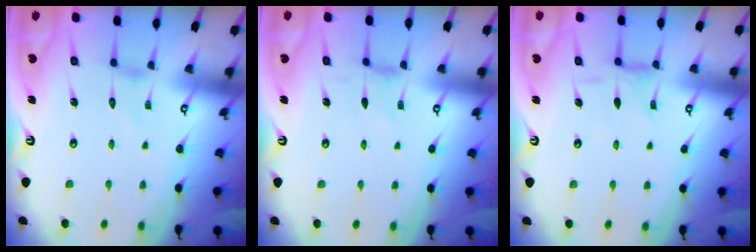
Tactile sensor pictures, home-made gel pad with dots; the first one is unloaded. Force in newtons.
{"total": 0.0}
{"total": 4.7, "press": 4.7, "slide": 0.3}